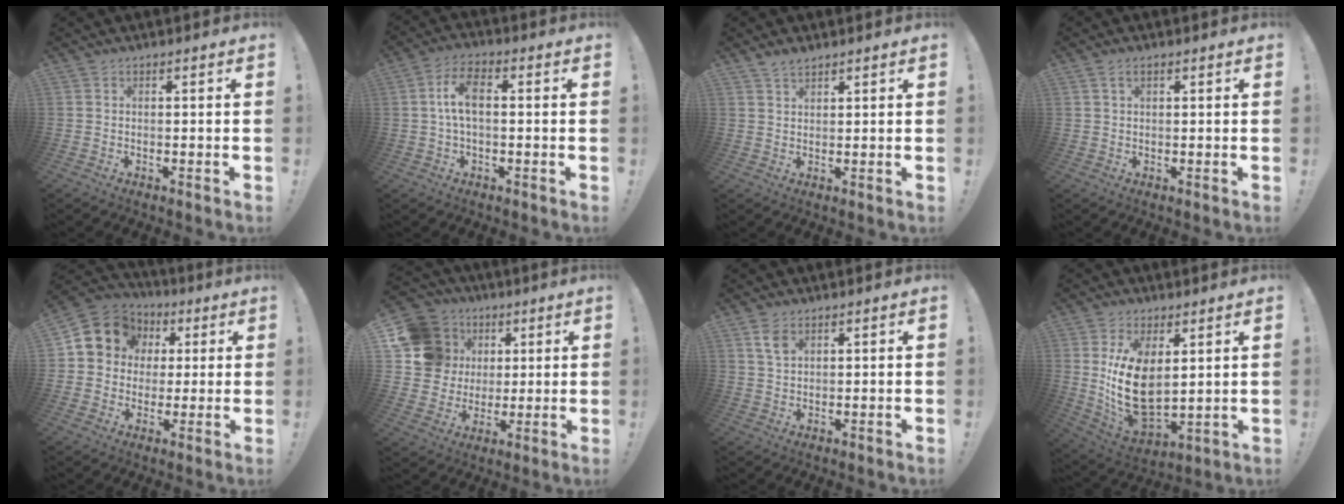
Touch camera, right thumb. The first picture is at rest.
{"total": 7.5, "force": [0.6, 3.5, 6.6], "torque": [-0.131, 0.008, 0.012]}
{"total": 3.1, "force": [2.6, 1.3, 1.1], "torque": [-0.021, -0.015, 0.048]}
{"total": 2.4, "force": [1.2, 1.1, 1.8], "torque": [-0.030, 0.001, 0.020]}
{"total": 10.7, "force": [3.3, 9.6, 3.3], "torque": [-0.053, -0.010, 0.069]}
{"total": 17.0, "force": [4.6, 15.1, 6.2], "torque": [-0.089, -0.007, 0.116]}
{"total": 4.2, "force": [2.2, 2.2, 2.8], "torque": [-0.046, -0.008, 0.040]}
{"total": 15.7, "force": [3.9, 8.9, 12.3], "torque": [-0.232, -0.047, 0.073]}